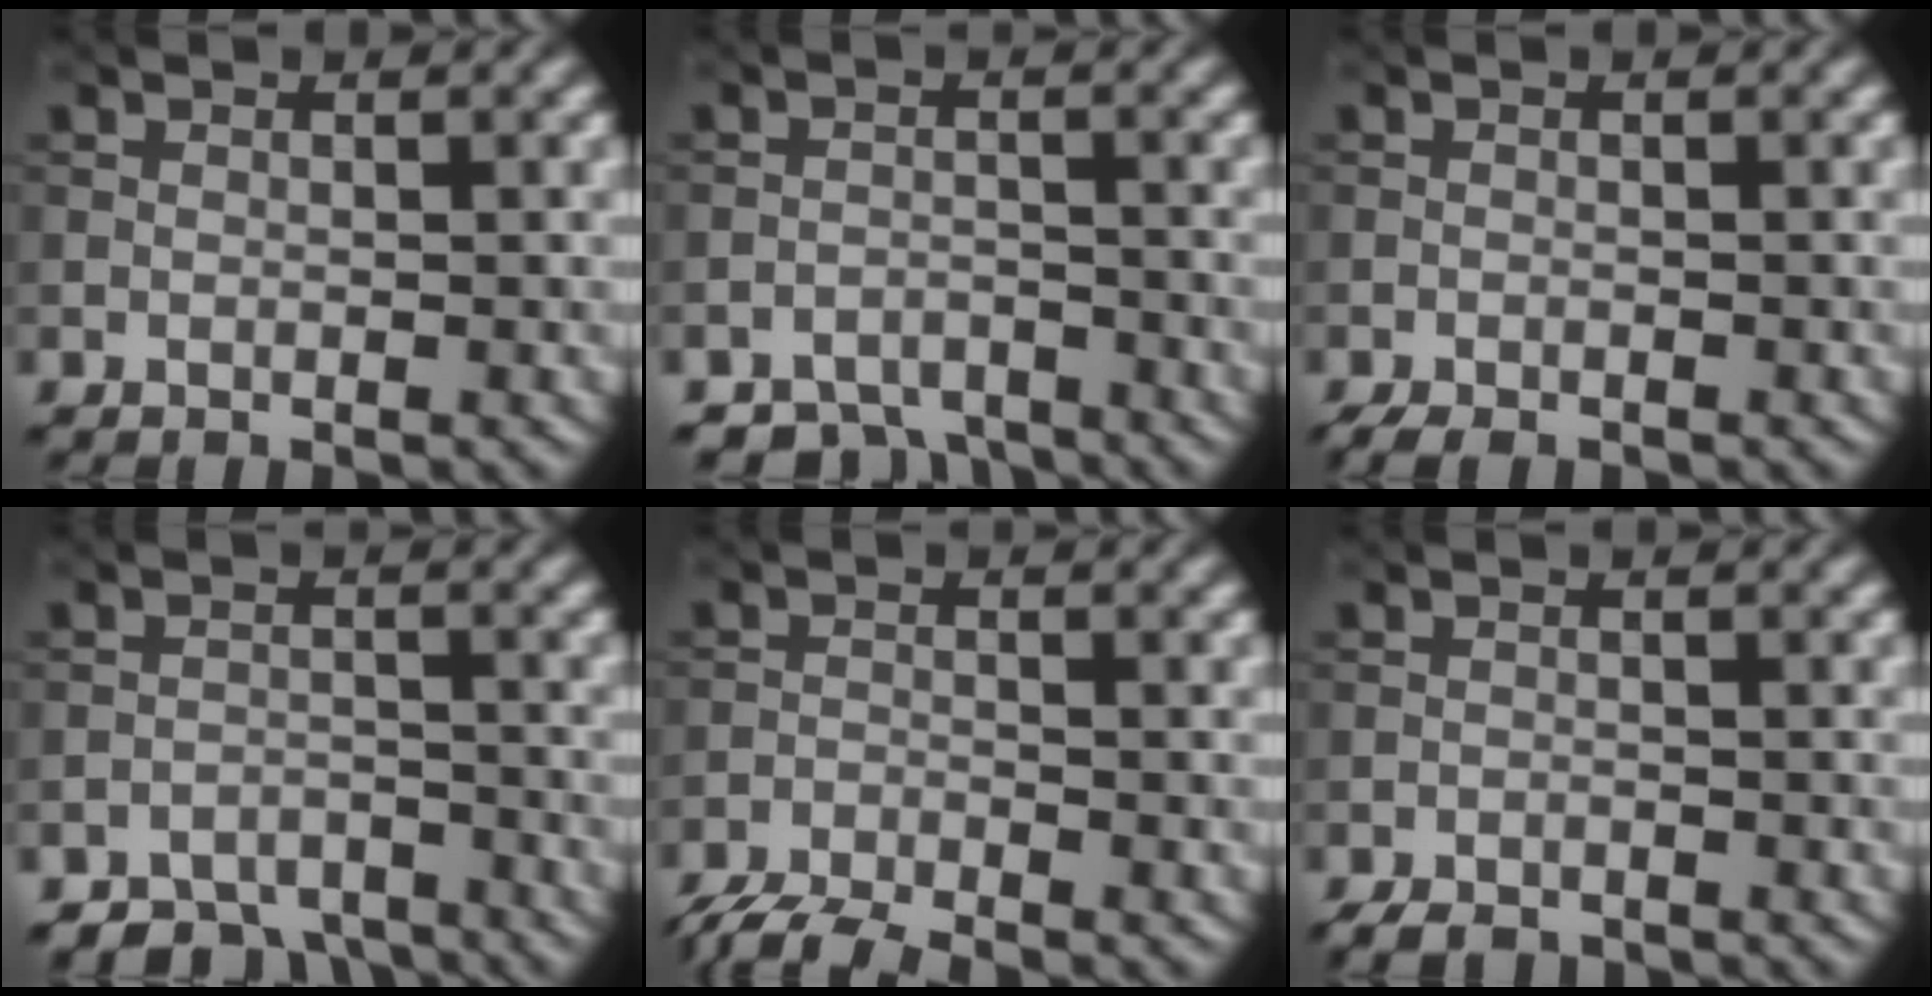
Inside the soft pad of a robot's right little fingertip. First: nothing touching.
{"total": 4.0, "force": [-3.8, 1.2, 0.5], "torque": [0.001, -0.003, -0.067]}
{"total": 2.1, "force": [-1.8, 0.5, 0.8], "torque": [-0.016, -0.005, -0.034]}
{"total": 4.5, "force": [-4.1, 1.6, 0.7], "torque": [-0.002, -0.005, -0.071]}
{"total": 6.2, "force": [-5.8, 0.9, 2.1], "torque": [-0.050, -0.025, -0.103]}
{"total": 2.6, "force": [-2.4, 0.8, 0.7], "torque": [-0.013, -0.006, -0.045]}